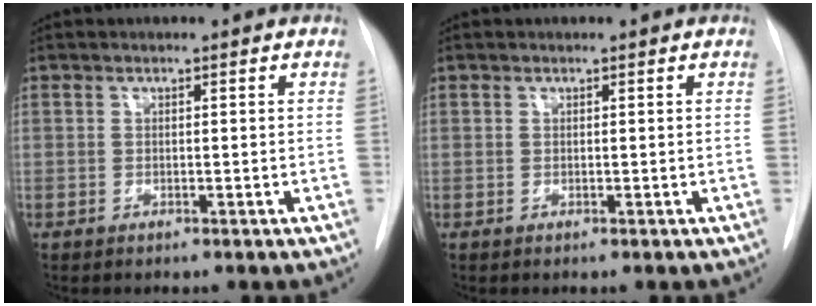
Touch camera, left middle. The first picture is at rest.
{"total": 0.0}